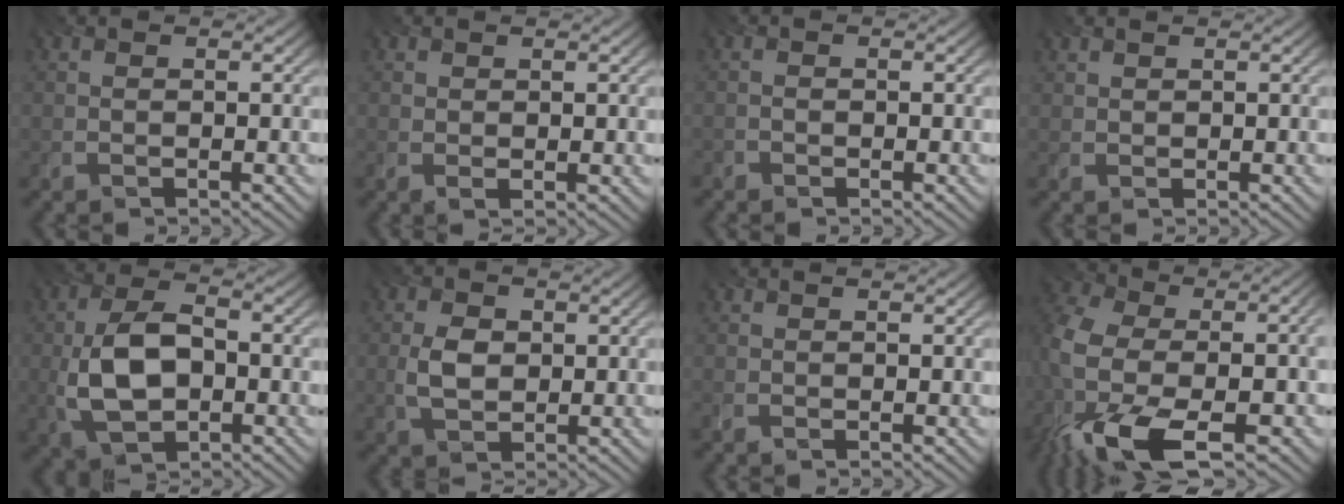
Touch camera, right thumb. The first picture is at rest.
{"total": 1.1, "force": [0.5, 0.6, 0.7], "torque": [-0.014, -0.003, 0.013]}
{"total": 0.5, "force": [-0.4, 0.3, 0.1], "torque": [-0.002, 0.000, -0.009]}
{"total": 1.0, "force": [0.9, 0.3, 0.0], "torque": [-0.002, 0.002, 0.021]}
{"total": 9.4, "force": [-1.4, 5.5, 7.5], "torque": [-0.166, 0.001, -0.030]}
{"total": 3.9, "force": [0.2, 2.8, 2.8], "torque": [-0.064, 0.002, 0.000]}
{"total": 0.0}
{"total": 16.3, "force": [-7.0, 7.4, 12.7], "torque": [-0.273, -0.026, -0.115]}